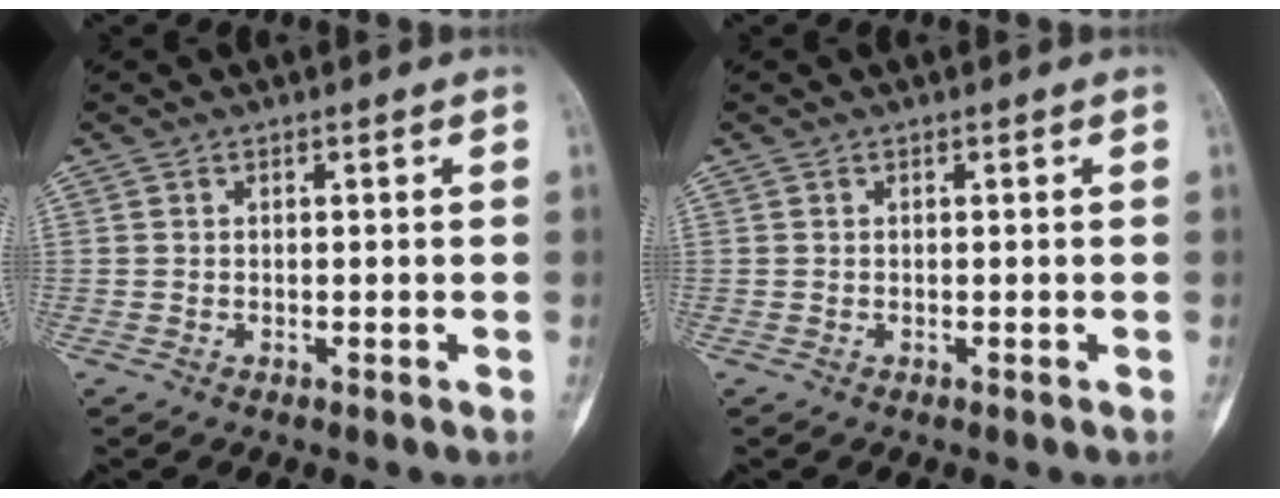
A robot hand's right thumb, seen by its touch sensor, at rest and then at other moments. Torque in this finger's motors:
{"motor_torque": [-0.04, -0.04, 0.06, 0.03, 0.00]}